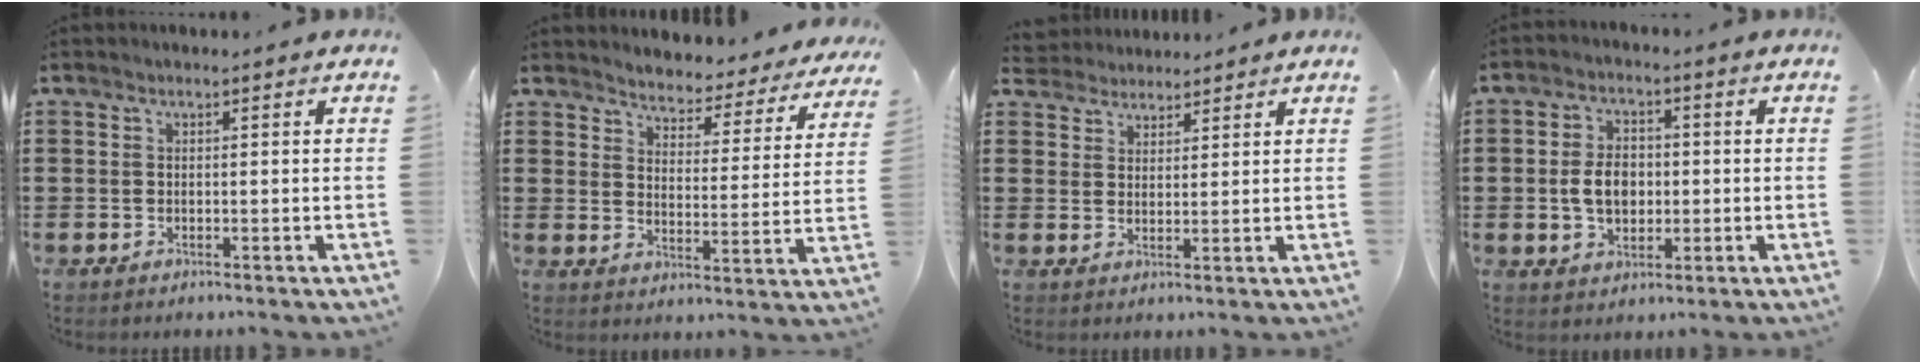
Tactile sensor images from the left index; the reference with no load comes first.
{"total": 3.5, "force": [3.5, 0.1, -0.3], "torque": [-0.012, -0.042, 0.052]}
{"total": 3.2, "force": [2.9, 1.3, -0.4], "torque": [-0.008, -0.004, 0.054]}
{"total": 5.8, "force": [-0.4, 3.9, 4.2], "torque": [-0.075, 0.002, -0.014]}